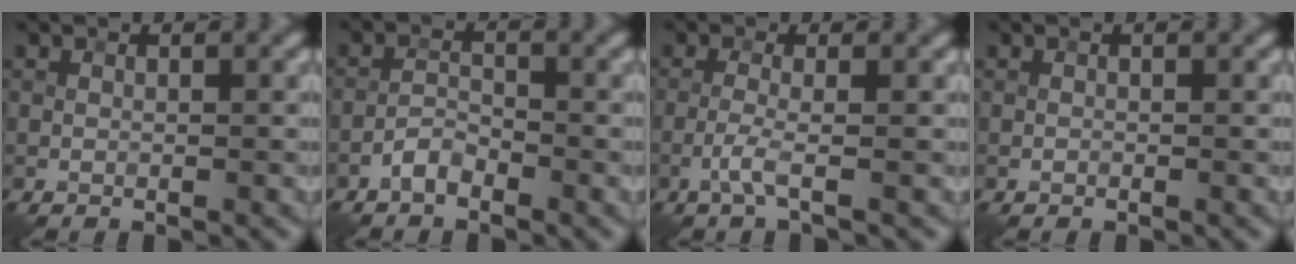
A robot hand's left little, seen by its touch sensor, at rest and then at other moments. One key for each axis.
{"total": 1.9, "fx": -1.4, "fy": 0.8, "fz": 0.9, "tx": -0.015, "ty": 0.007, "tz": -0.031}
{"total": 2.0, "fx": -0.8, "fy": 0.1, "fz": 1.8, "tx": -0.039, "ty": 0.004, "tz": -0.025}
{"total": 0.0}